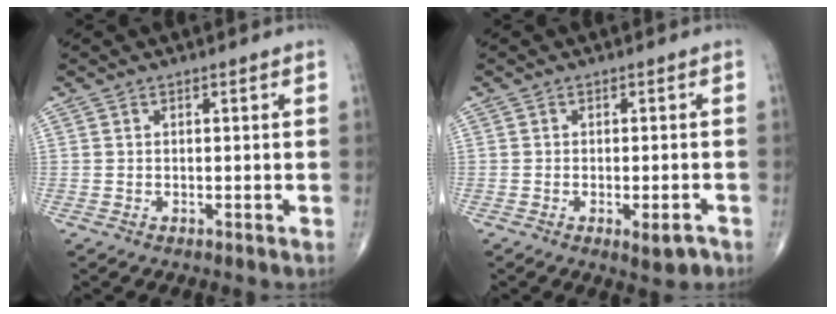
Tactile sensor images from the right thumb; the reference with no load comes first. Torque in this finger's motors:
{"motor_torque": [-0.14, 0.12, -0.08, -0.09, 0.00]}